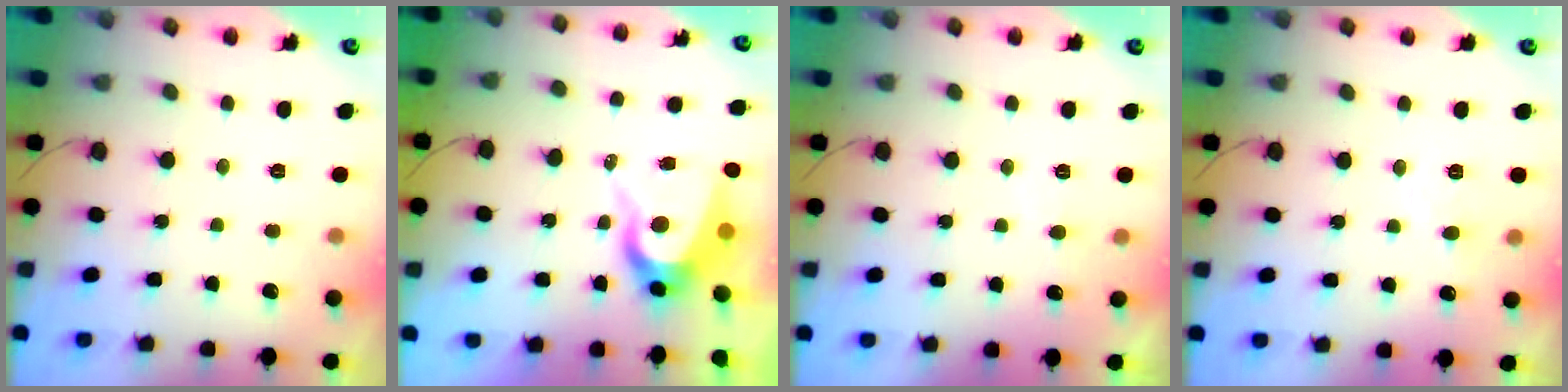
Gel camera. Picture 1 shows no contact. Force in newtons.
{"total": 8.5, "press": 8.5, "slide": 0.9}
{"total": 5.3, "press": 5.3, "slide": 0.5}
{"total": 6.8, "press": 6.8, "slide": 0.7}